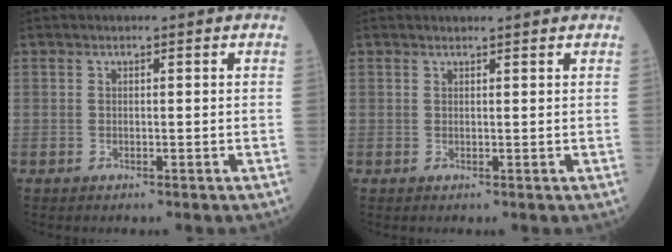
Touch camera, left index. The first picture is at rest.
{"total": 2.6, "force": [2.5, 0.2, 0.6], "torque": [-0.009, 0.012, 0.028]}